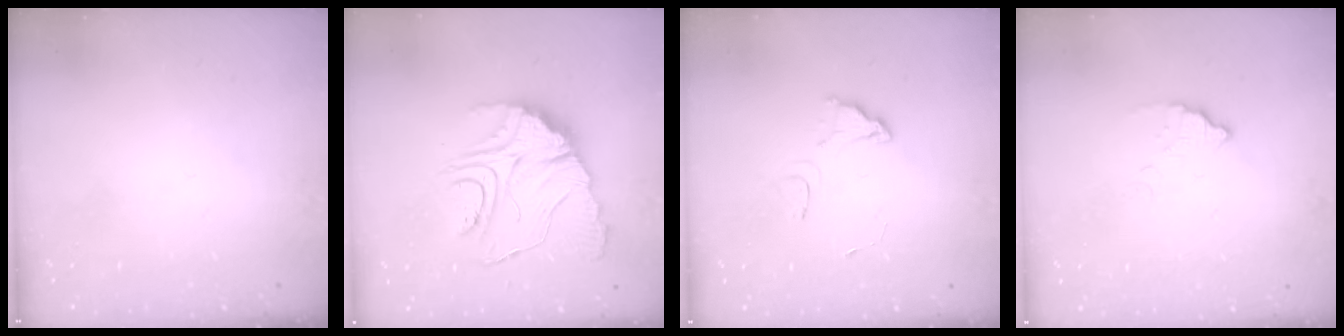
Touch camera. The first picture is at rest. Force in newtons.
{"total": 15.7, "press": 15.7, "slide": 1.1}
{"total": 4.3, "press": 4.3, "slide": 0.4}
{"total": 4.3, "press": 4.3, "slide": 0.3}